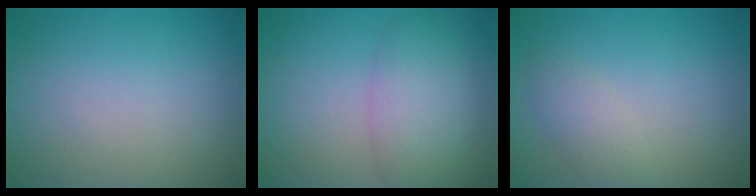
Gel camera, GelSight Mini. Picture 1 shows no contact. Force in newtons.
{"total": 3.6, "press": 3.6, "slide": 0.2}
{"total": 2.0, "press": 2.0, "slide": 0.2}